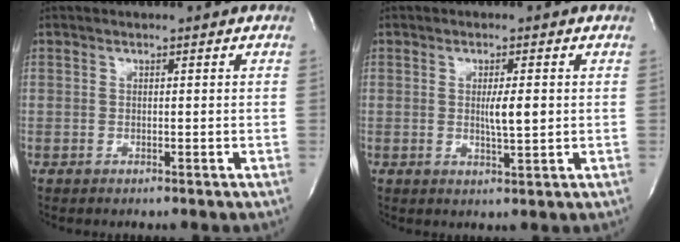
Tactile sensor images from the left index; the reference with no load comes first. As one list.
[{"total": 3.6, "force": [0.0, 0.5, 3.6], "torque": [-0.063, -0.008, 0.000]}]